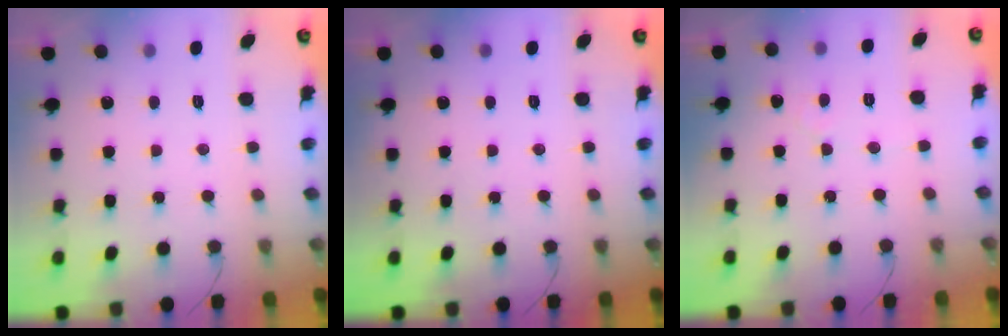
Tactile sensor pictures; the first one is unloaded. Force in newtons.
{"total": 0.0}
{"total": 2.8, "press": 2.8, "slide": 0.2}